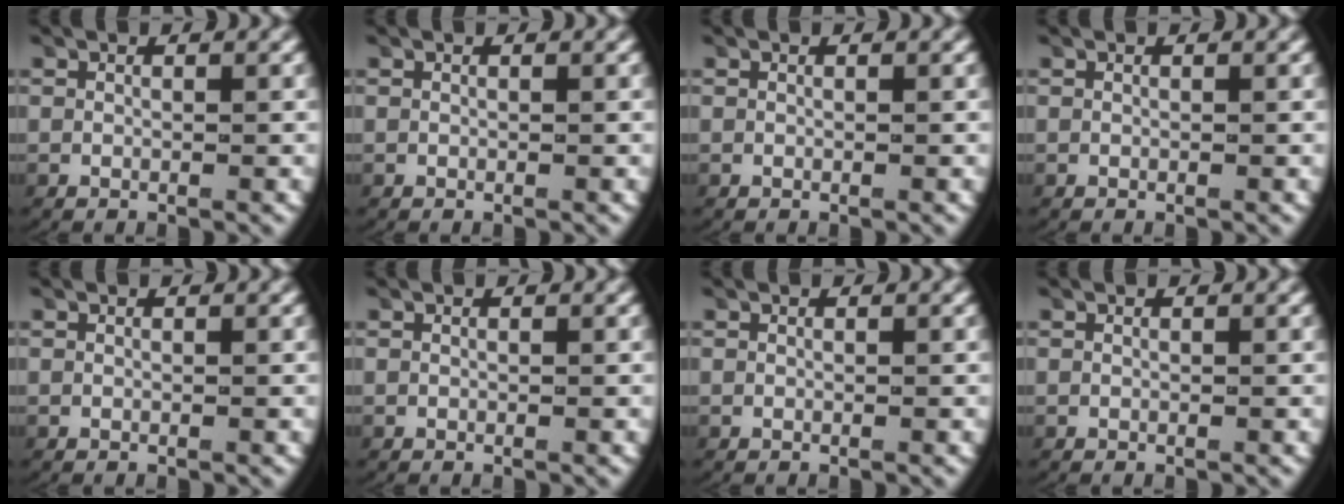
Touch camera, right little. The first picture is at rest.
{"total": 0.0}
{"total": 0.6, "force": [0.0, -0.6, -0.2], "torque": [0.002, -0.006, 0.006]}
{"total": 0.0}
{"total": 0.0}
{"total": 0.0}
{"total": 0.0}
{"total": 0.0}